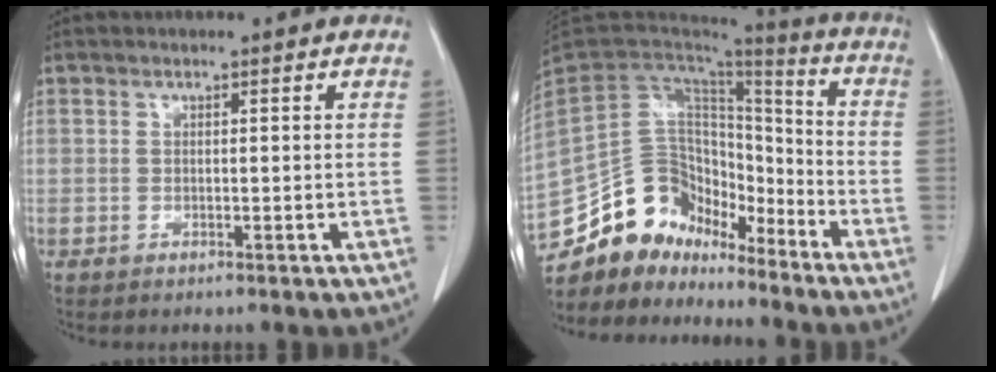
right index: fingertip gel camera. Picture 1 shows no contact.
{"total": 16.3, "force": [-13.2, 8.3, 4.9], "torque": [-0.085, 0.070, -0.233]}